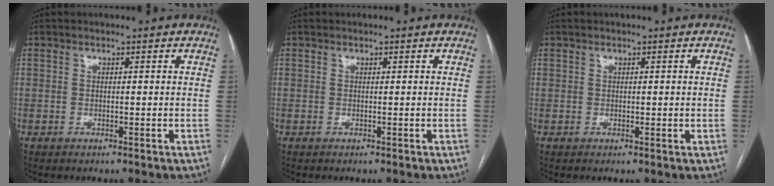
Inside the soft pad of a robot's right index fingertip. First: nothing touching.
{"total": 0.0}
{"total": 0.9, "force": [0.3, 0.6, 0.5], "torque": [-0.006, -0.003, 0.007]}